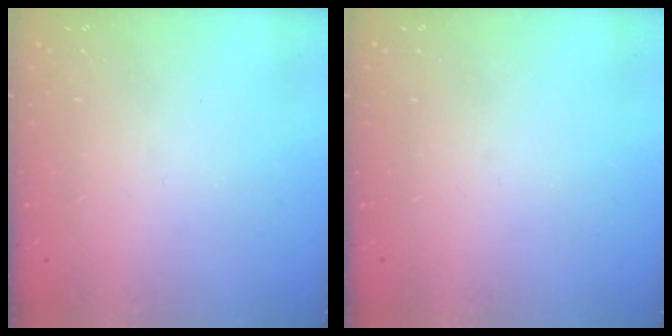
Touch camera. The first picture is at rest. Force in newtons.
{"total": 0.0}